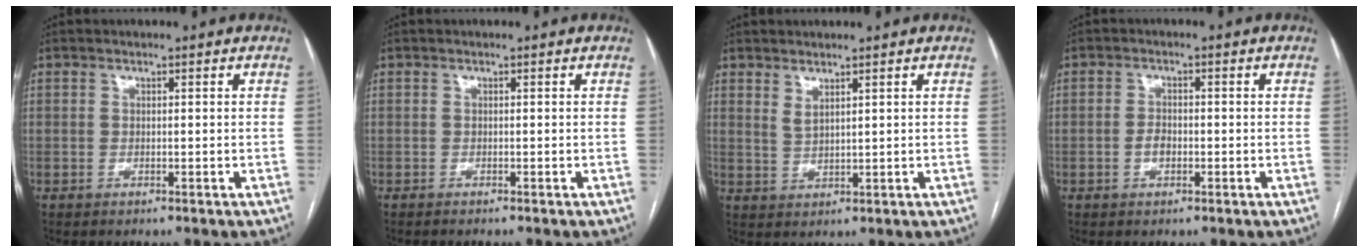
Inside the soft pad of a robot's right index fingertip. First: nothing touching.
{"total": 1.1, "force": [-0.9, -0.1, 0.5], "torque": [-0.005, 0.001, -0.012]}
{"total": 2.0, "force": [1.5, 0.4, 1.2], "torque": [-0.027, -0.010, 0.036]}
{"total": 2.2, "force": [-0.6, 1.2, 1.7], "torque": [-0.032, 0.004, -0.011]}